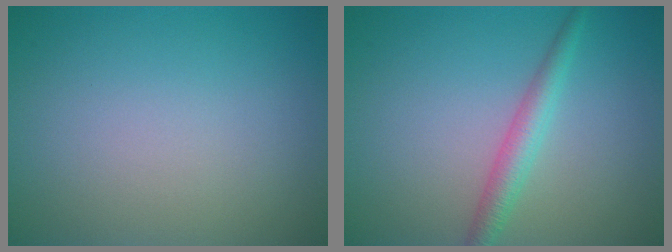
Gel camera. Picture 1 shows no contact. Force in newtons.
{"total": 2.5, "press": 2.5, "slide": 0.1}